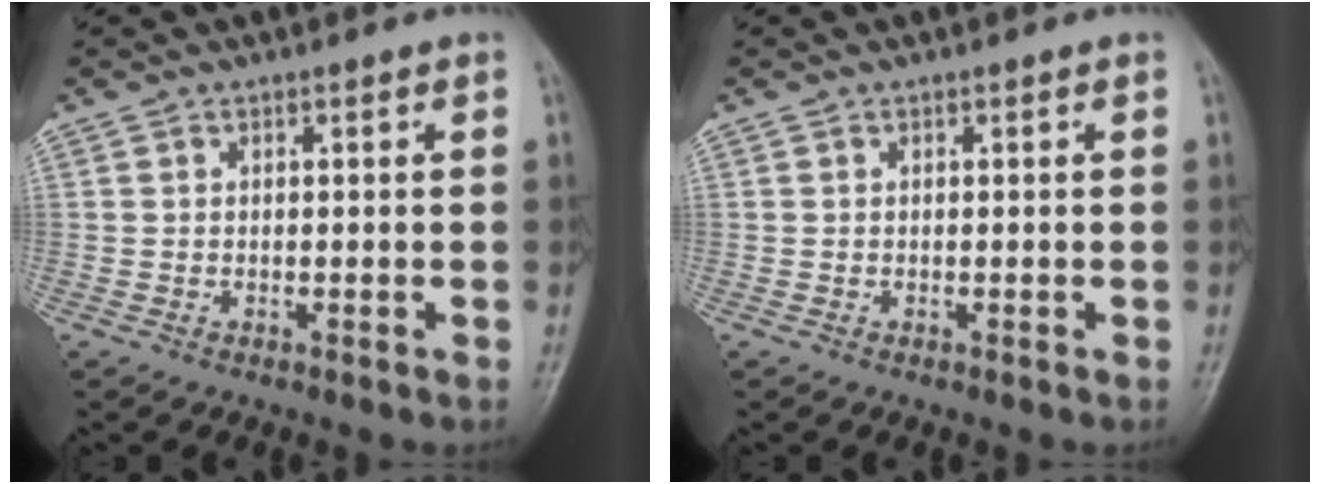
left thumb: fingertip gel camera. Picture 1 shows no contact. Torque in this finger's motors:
{"motor_torque": [0.00, 0.00, 0.00, -0.01, 0.00]}